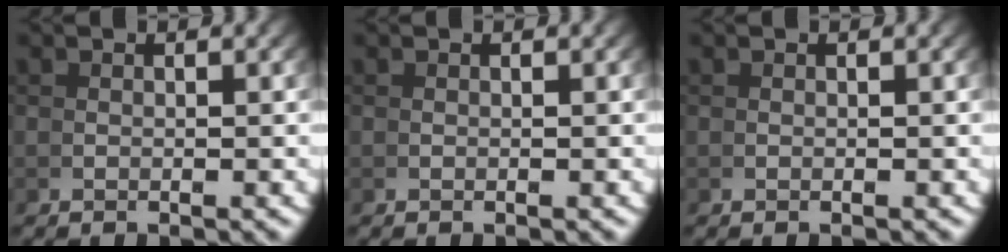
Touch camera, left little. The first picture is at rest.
{"total": 0.0}
{"total": 0.0}